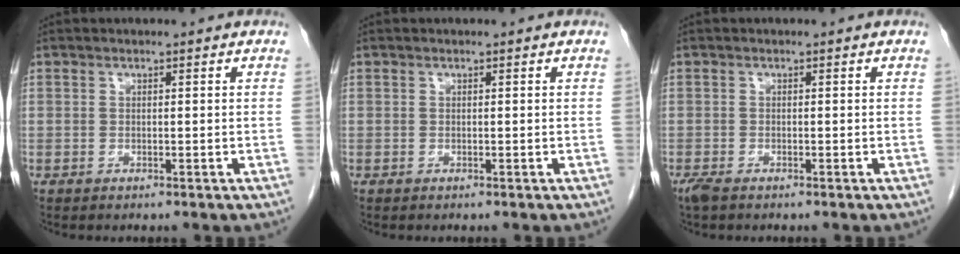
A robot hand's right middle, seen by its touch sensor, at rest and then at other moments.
{"total": 0.0}
{"total": 2.0, "force": [-1.5, 0.6, 1.2], "torque": [-0.031, -0.007, -0.027]}